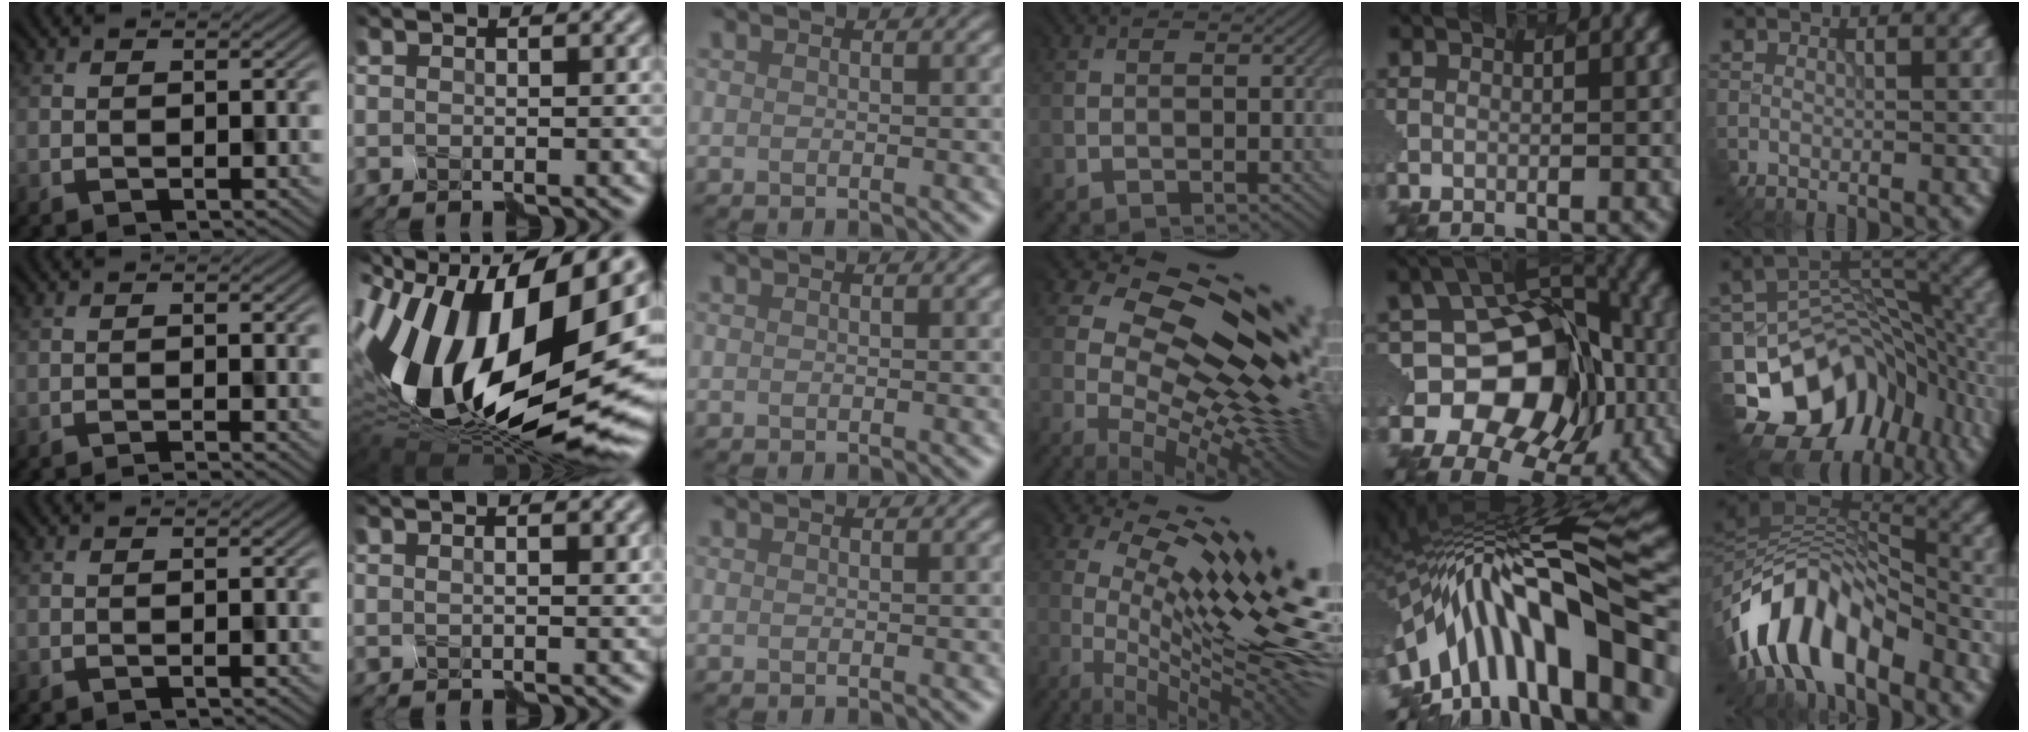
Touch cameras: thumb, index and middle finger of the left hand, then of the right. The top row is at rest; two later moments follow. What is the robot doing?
{"motion": "disassemble", "object": "hinged jar"}